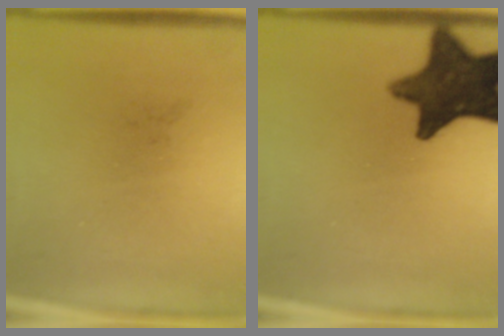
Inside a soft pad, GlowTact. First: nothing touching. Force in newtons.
{"total": 14.0}